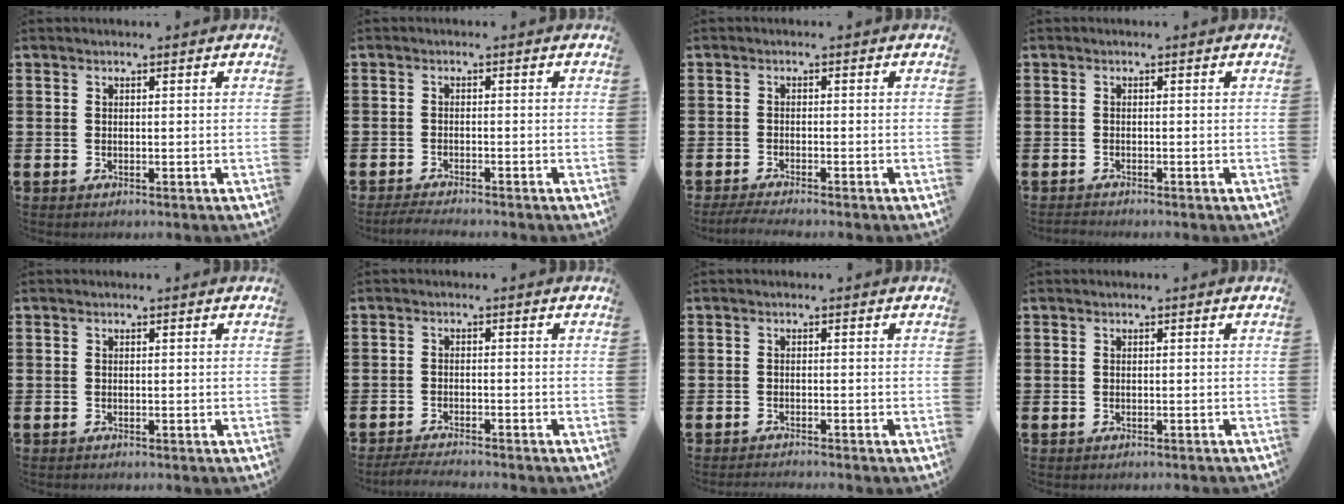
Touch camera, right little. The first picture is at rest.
{"total": 1.6, "force": [-1.5, 0.1, 0.8], "torque": [-0.013, 0.003, -0.028]}
{"total": 1.6, "force": [-1.3, 0.0, 0.9], "torque": [-0.015, 0.001, -0.024]}
{"total": 0.7, "force": [-0.7, 0.0, 0.1], "torque": [-0.003, -0.002, -0.014]}
{"total": 0.0}
{"total": 2.0, "force": [-1.9, 0.0, 0.6], "torque": [-0.010, 0.005, -0.037]}
{"total": 0.9, "force": [-0.8, -0.1, 0.1], "torque": [-0.002, -0.001, -0.017]}
{"total": 0.0}